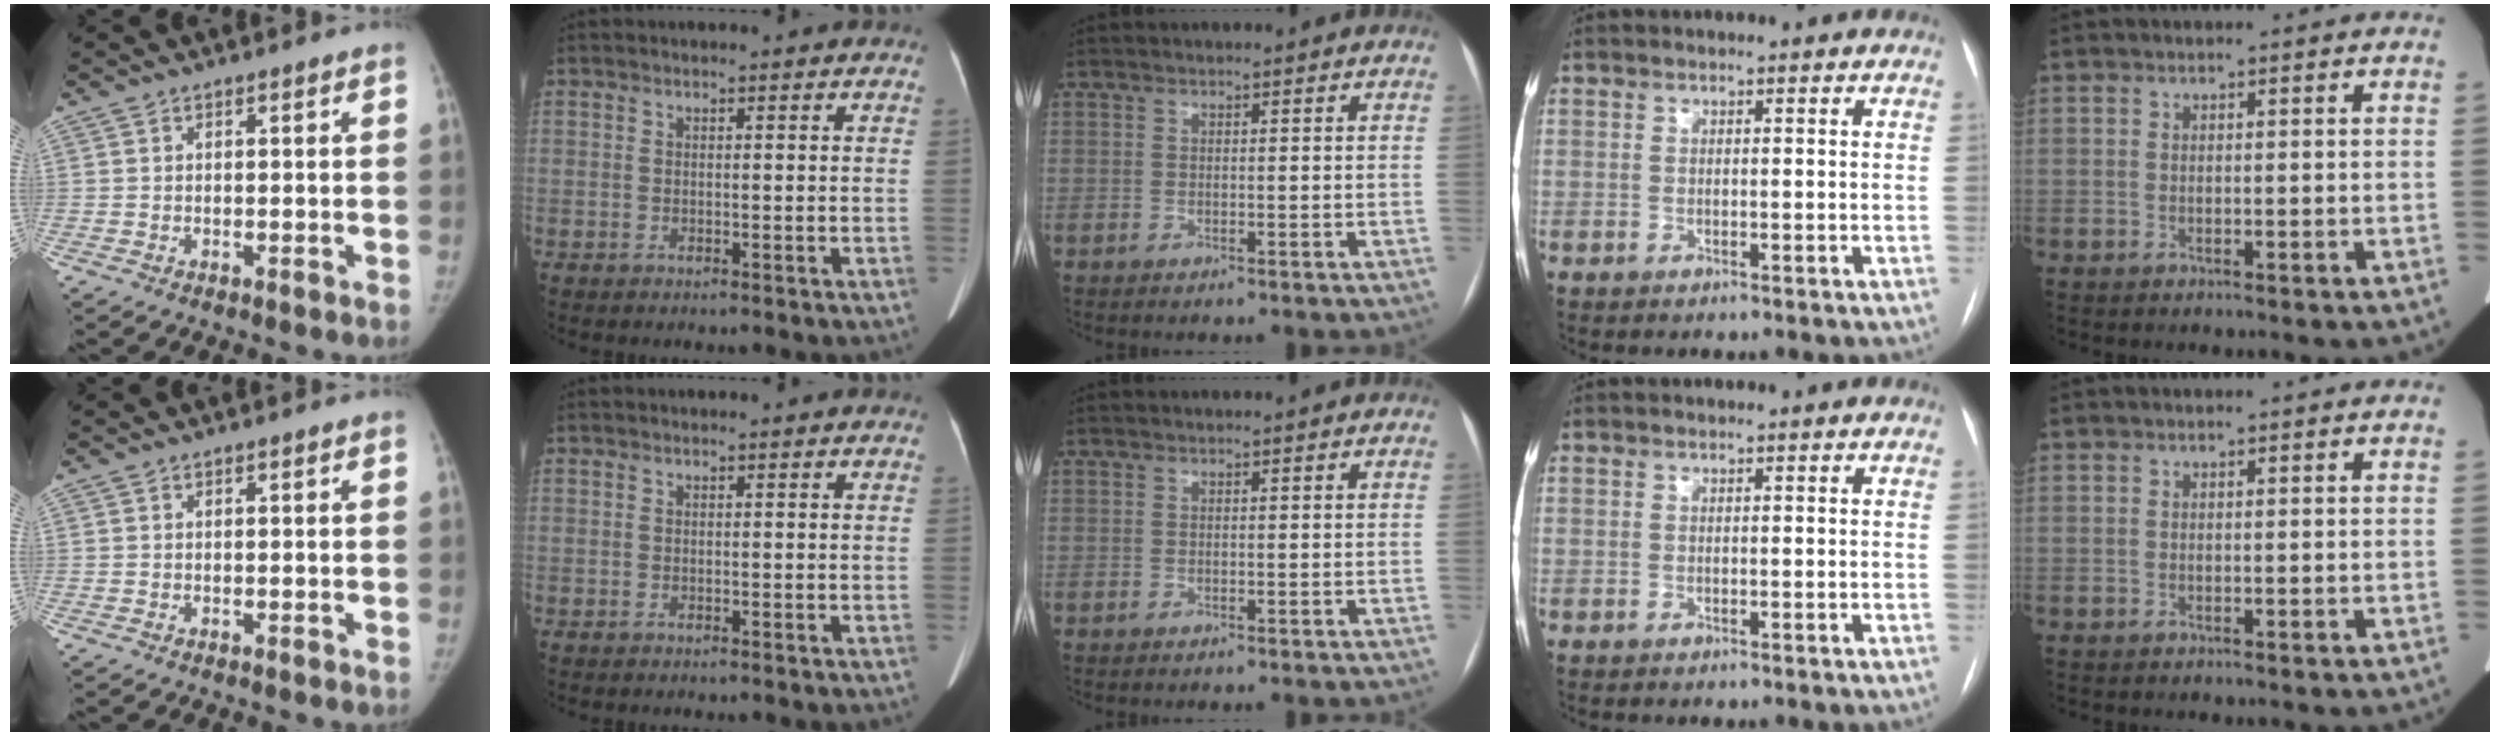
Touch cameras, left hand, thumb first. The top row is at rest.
{}